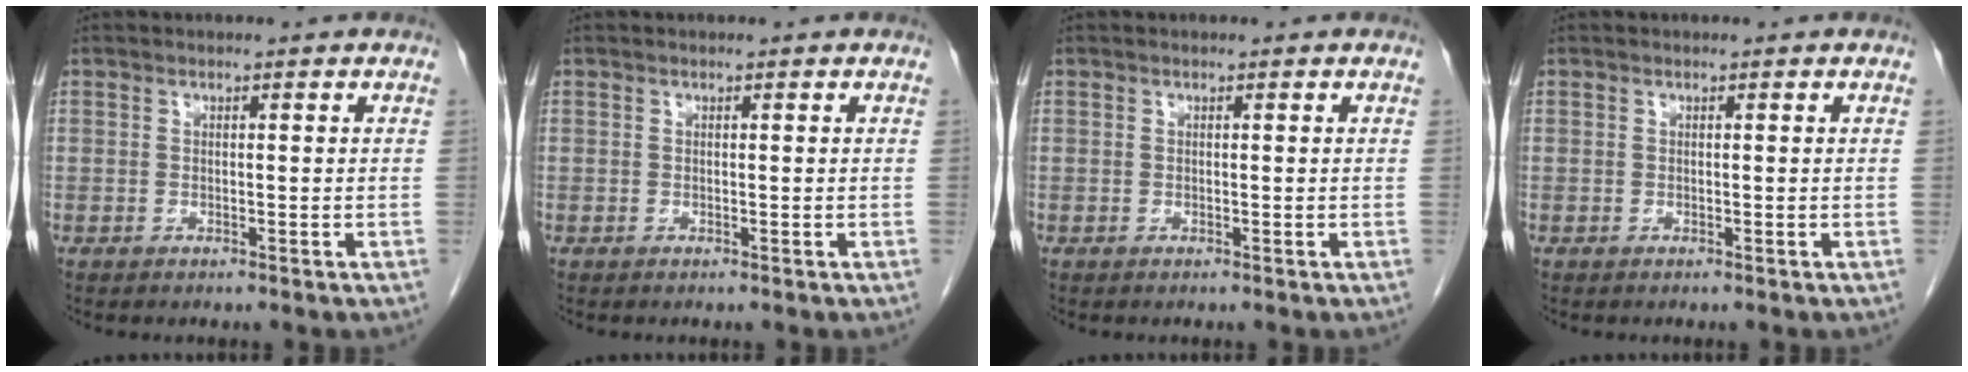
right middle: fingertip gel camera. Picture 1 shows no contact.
{"total": 0.0}
{"total": 0.0}
{"total": 0.0}